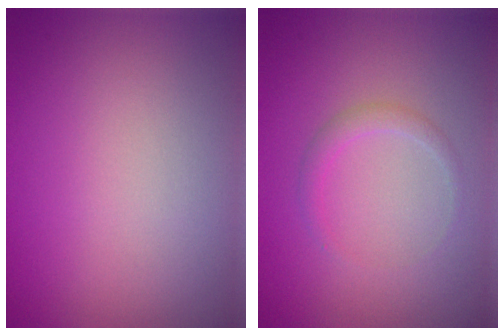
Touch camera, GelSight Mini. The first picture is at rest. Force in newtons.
{"total": 1.3, "press": 1.3, "slide": 0.0}